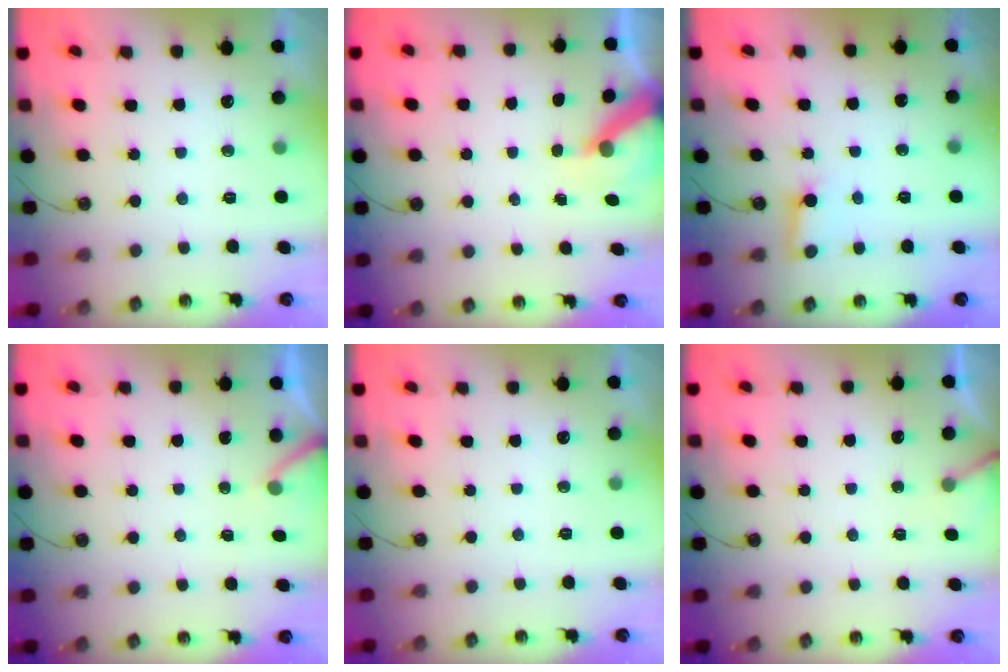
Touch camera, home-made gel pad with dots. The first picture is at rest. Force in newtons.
{"total": 5.7, "press": 5.6, "slide": 0.4}
{"total": 2.8, "press": 2.8, "slide": 0.1}
{"total": 2.5, "press": 2.5, "slide": 0.2}
{"total": 0.0}
{"total": 4.4, "press": 4.3, "slide": 0.3}